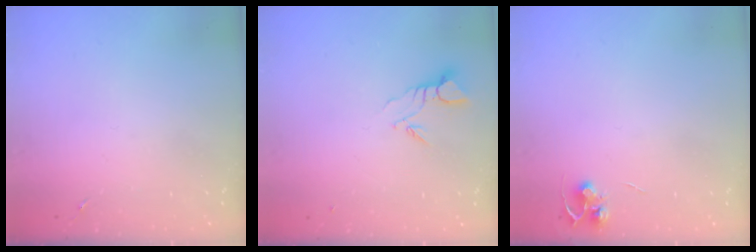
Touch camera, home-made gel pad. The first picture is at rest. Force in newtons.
{"total": 3.7, "press": 3.7, "slide": 0.1}
{"total": 5.7, "press": 5.6, "slide": 0.4}